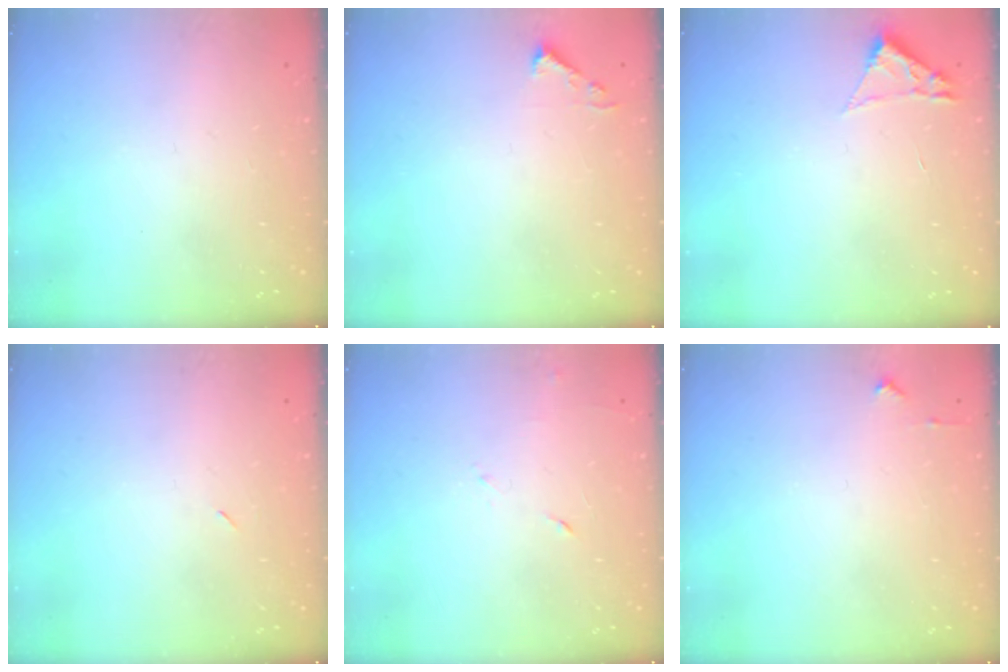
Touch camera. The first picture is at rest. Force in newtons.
{"total": 3.7, "press": 3.7, "slide": 0.4}
{"total": 1.8, "press": 1.8, "slide": 0.2}
{"total": 2.3, "press": 2.0, "slide": 1.2}
{"total": 3.9, "press": 3.8, "slide": 0.8}
{"total": 3.0, "press": 3.0, "slide": 0.4}